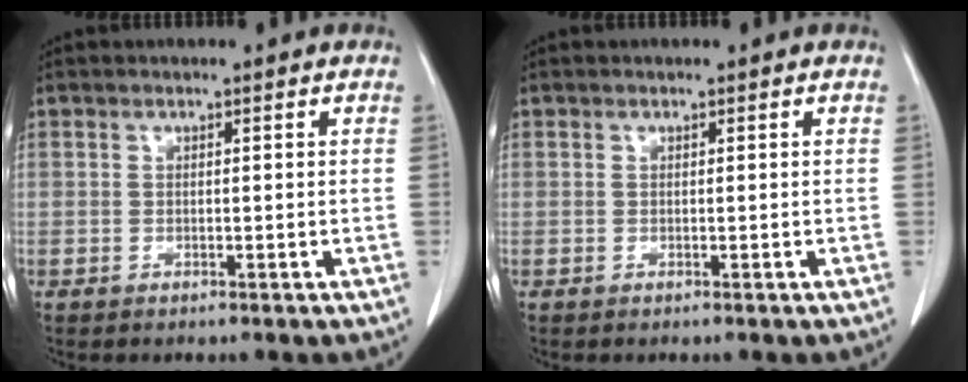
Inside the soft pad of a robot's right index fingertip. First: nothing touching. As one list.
[{"total": 0.0}]